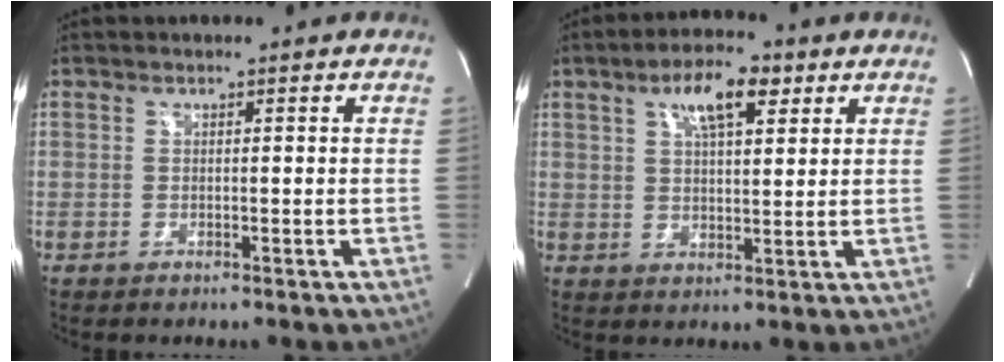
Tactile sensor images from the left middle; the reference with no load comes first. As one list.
[{"total": 8.3, "force": [4.2, 2.4, 6.7], "torque": [-0.122, 0.011, 0.072]}]